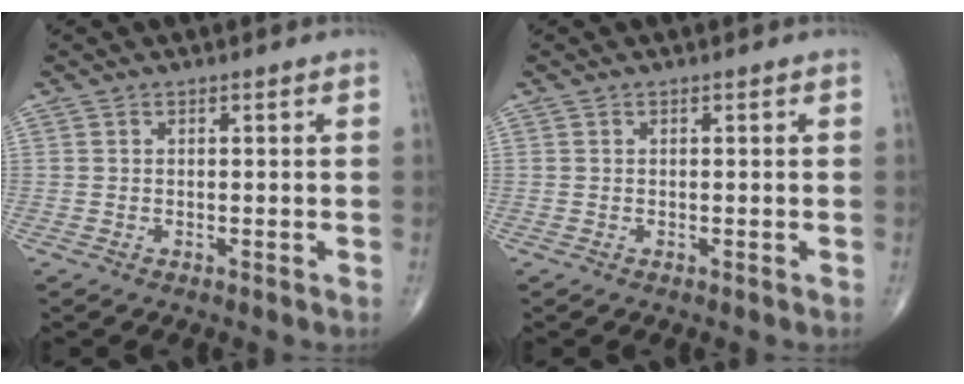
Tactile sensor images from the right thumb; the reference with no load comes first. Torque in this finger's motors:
{"motor_torque": [0.07, 0.07, -0.01, -0.01, 0.07]}